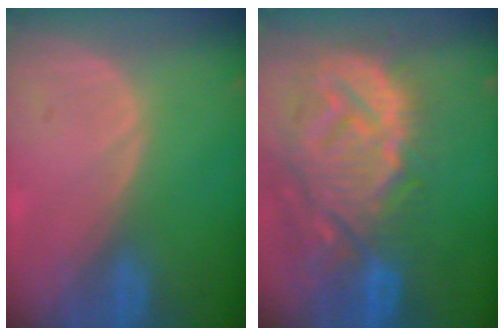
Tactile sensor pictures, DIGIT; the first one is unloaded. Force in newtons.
{"total": 14.3, "press": 12.3, "slide": 7.4}